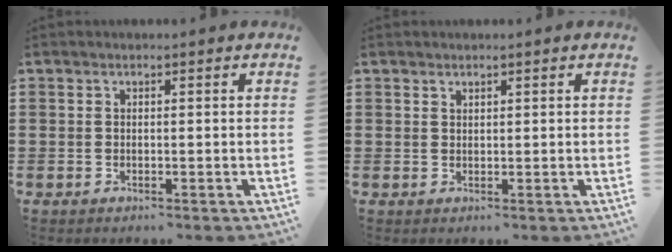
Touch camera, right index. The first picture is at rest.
{"total": 0.9, "force": [0.8, 0.3, 0.0], "torque": [-0.002, 0.001, 0.016]}